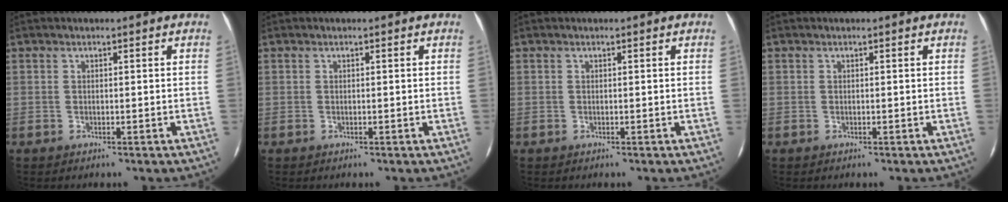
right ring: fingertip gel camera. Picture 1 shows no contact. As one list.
[{"total": 0.0}, {"total": 0.0}, {"total": 0.0}]